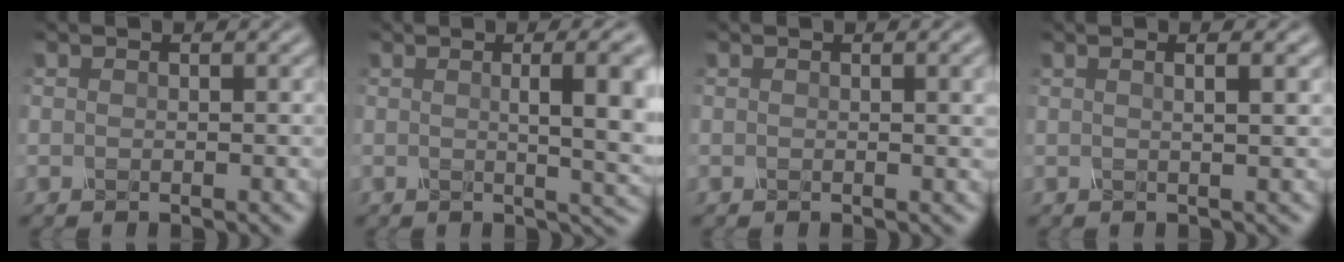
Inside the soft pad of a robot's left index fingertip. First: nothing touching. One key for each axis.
{"total": 7.6, "fx": 1.0, "fy": 2.4, "fz": 7.2, "tx": -0.057, "ty": 0.012, "tz": 0.012}
{"total": 1.9, "fx": 0.5, "fy": 0.6, "fz": 1.8, "tx": -0.011, "ty": 0.008, "tz": 0.007}
{"total": 2.9, "fx": 1.1, "fy": 1.3, "fz": 2.3, "tx": -0.009, "ty": 0.017, "tz": -0.011}